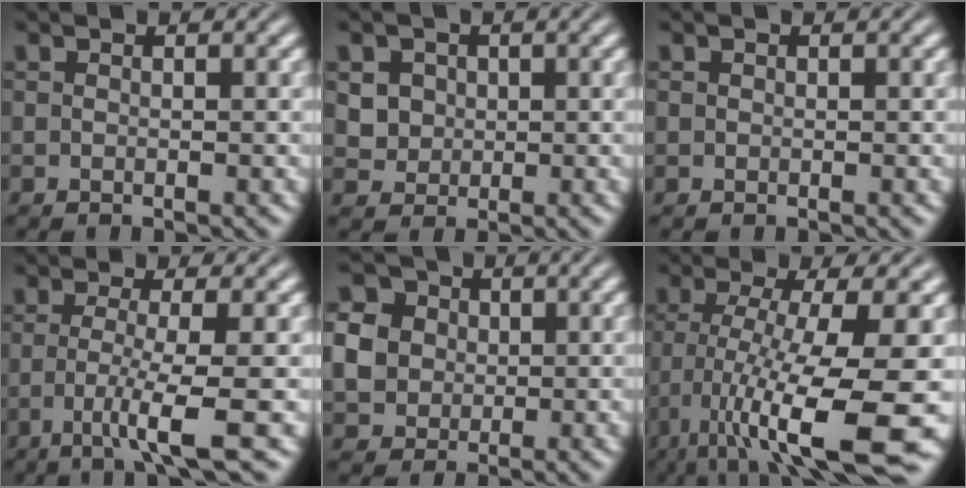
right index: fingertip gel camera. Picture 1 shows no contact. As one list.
[{"total": 3.8, "force": [0.7, 3.3, 1.7], "torque": [-0.035, -0.016, 0.021]}, {"total": 0.0}, {"total": 4.2, "force": [-1.3, -0.7, 4.0], "torque": [-0.076, -0.024, -0.014]}, {"total": 7.2, "force": [1.7, 6.1, 3.4], "torque": [-0.071, -0.007, 0.030]}, {"total": 9.5, "force": [-2.6, 2.3, 8.9], "torque": [-0.155, -0.039, -0.017]}]